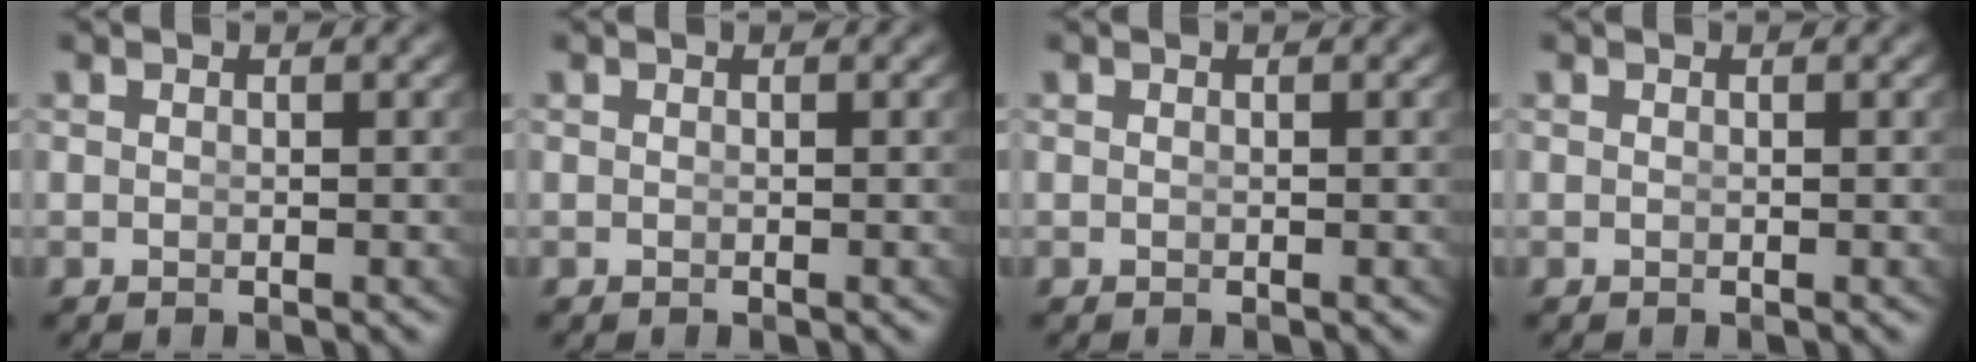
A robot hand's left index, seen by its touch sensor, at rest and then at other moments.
{"total": 0.0}
{"total": 0.0}
{"total": 0.0}